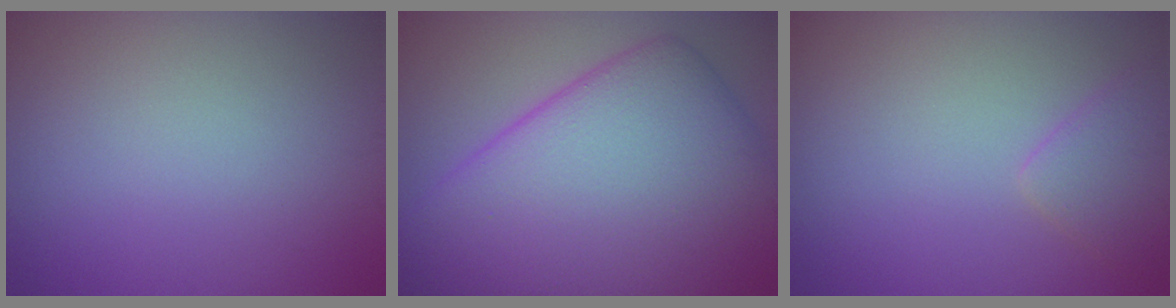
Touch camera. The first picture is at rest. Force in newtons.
{"total": 15.8, "press": 15.8, "slide": 0.1}
{"total": 2.3, "press": 2.3, "slide": 0.1}